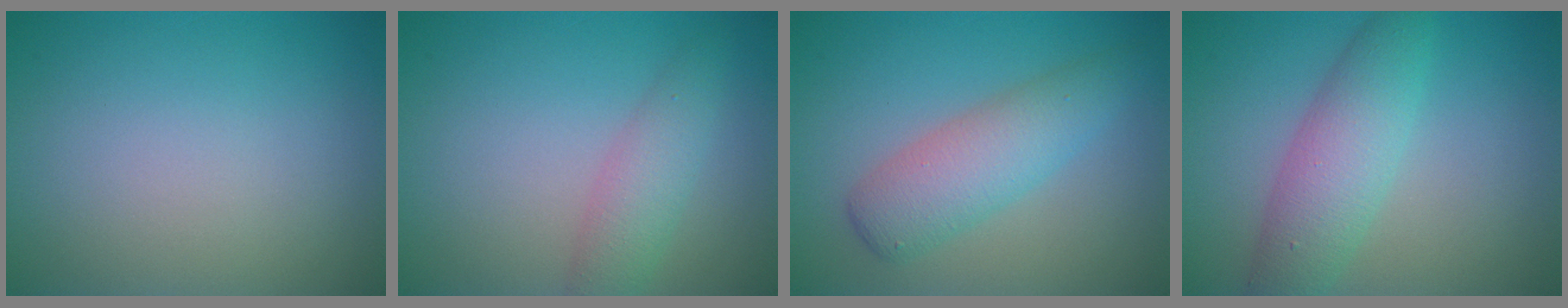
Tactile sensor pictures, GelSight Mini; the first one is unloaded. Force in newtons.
{"total": 2.8, "press": 2.8, "slide": 0.2}
{"total": 4.5, "press": 4.5, "slide": 0.1}
{"total": 4.9, "press": 4.9, "slide": 0.1}